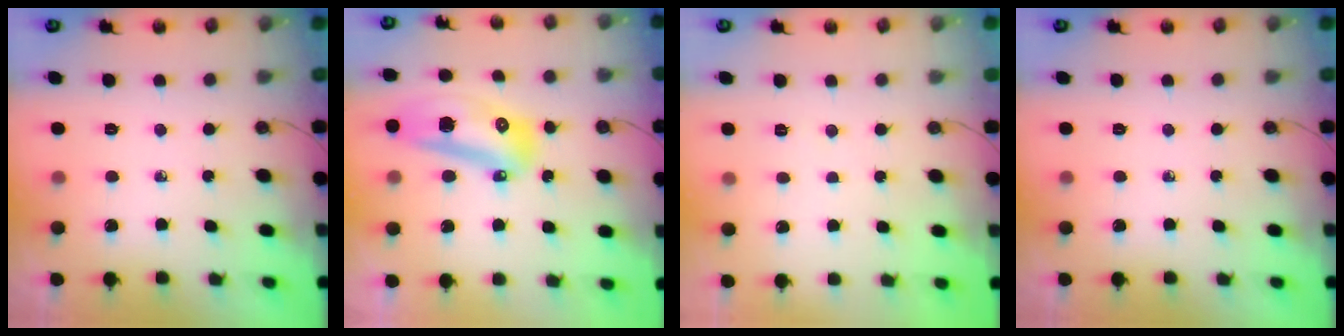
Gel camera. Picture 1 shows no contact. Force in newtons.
{"total": 14.0, "press": 13.9, "slide": 1.8}
{"total": 13.2, "press": 3.1, "slide": 12.8}
{"total": 0.0}